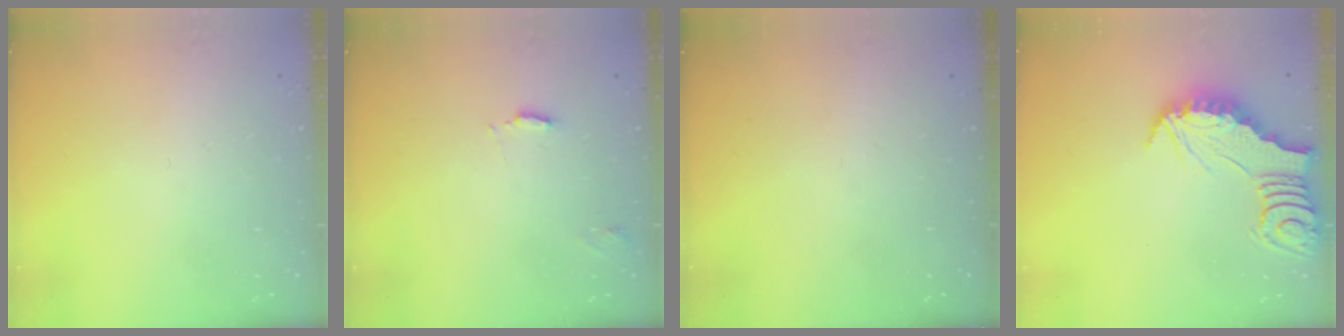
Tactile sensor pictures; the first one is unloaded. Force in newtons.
{"total": 5.1, "press": 5.1, "slide": 0.3}
{"total": 0.0}
{"total": 2.8, "press": 2.7, "slide": 0.3}